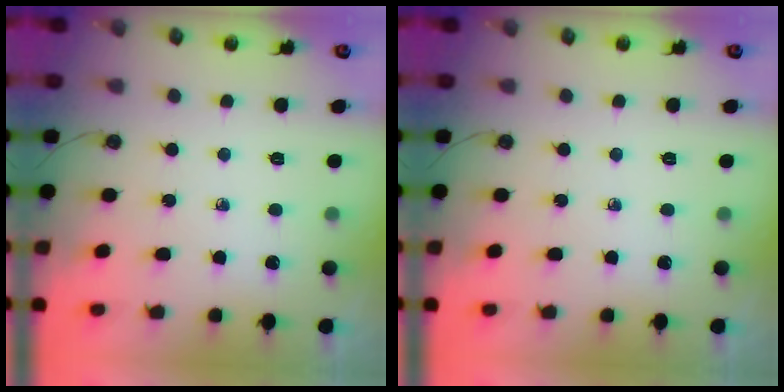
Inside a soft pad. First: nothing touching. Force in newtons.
{"total": 0.0}